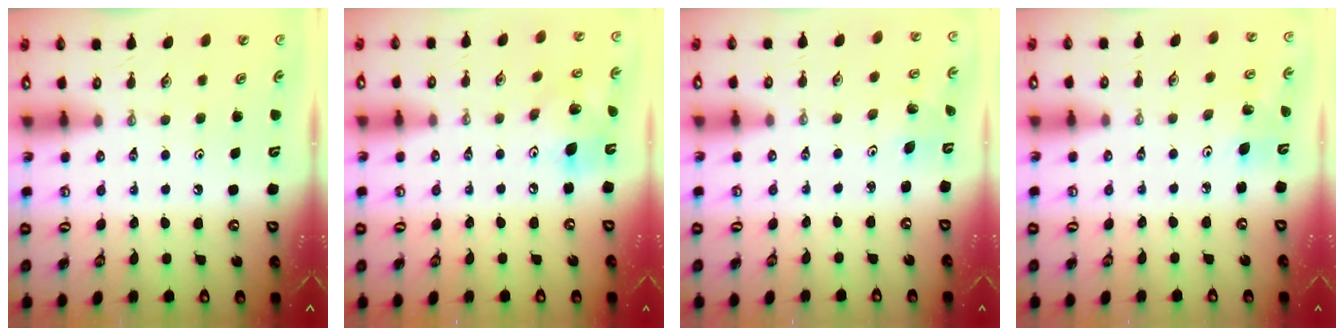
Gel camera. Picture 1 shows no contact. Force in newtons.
{"total": 13.6, "press": 13.3, "slide": 3.0}
{"total": 2.0, "press": 2.0, "slide": 0.1}
{"total": 4.8, "press": 4.7, "slide": 1.2}